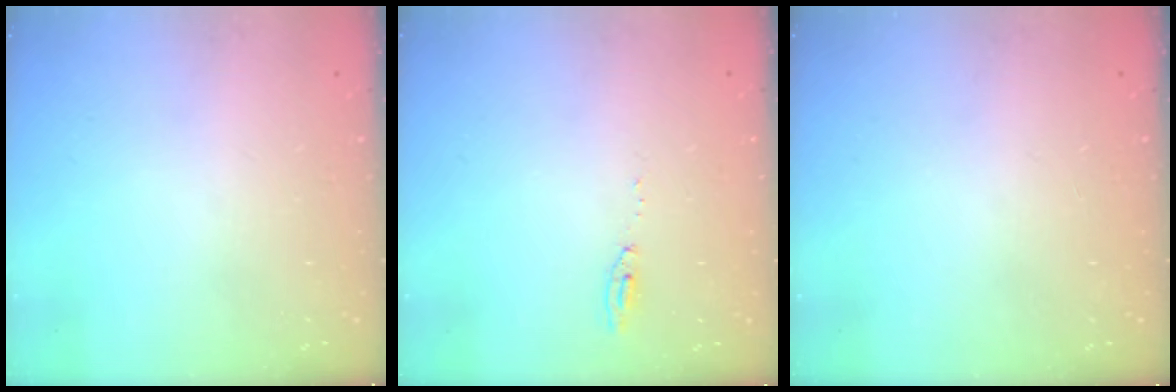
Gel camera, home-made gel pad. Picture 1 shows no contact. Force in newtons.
{"total": 4.8, "press": 4.8, "slide": 0.6}
{"total": 0.0}